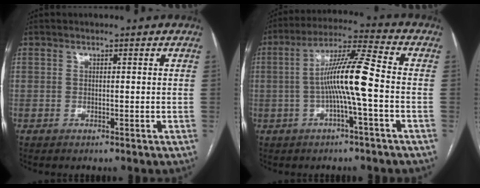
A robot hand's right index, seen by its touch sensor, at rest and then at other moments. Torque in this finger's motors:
{"motor_torque": [1.43, -0.51, 0.57, 0.21]}